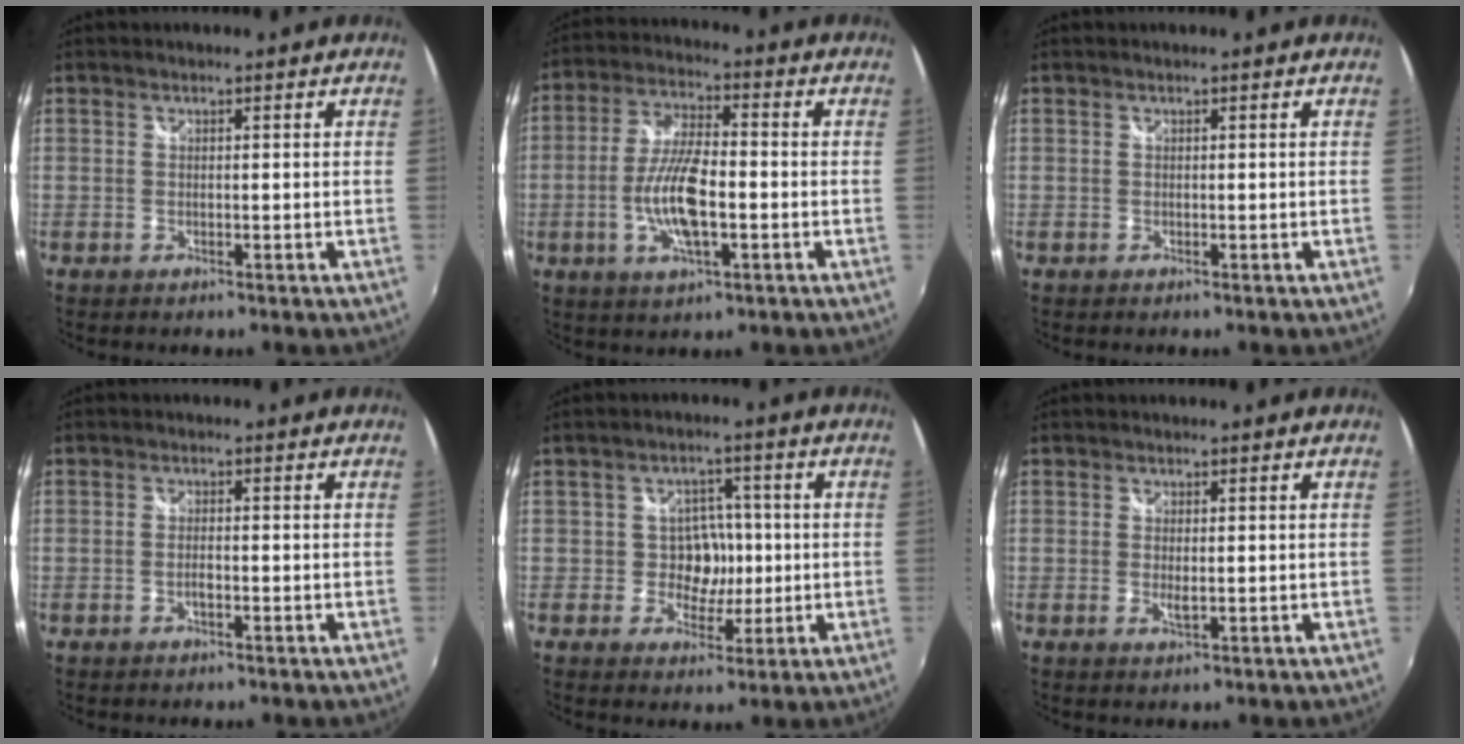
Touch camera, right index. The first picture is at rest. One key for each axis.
{"total": 10.9, "fx": -2.7, "fy": 3.5, "fz": 10.0, "tx": -0.203, "ty": -0.002, "tz": -0.052}
{"total": 0.0}
{"total": 1.6, "fx": -0.7, "fy": 0.6, "fz": 1.3, "tx": -0.027, "ty": -0.001, "tz": -0.011}
{"total": 5.5, "fx": -0.5, "fy": 5.1, "fz": 2.2, "tx": -0.035, "ty": 0.007, "tz": -0.004}
{"total": 1.8, "fx": -0.2, "fy": 0.6, "fz": 1.7, "tx": -0.031, "ty": -0.006, "tz": -0.001}